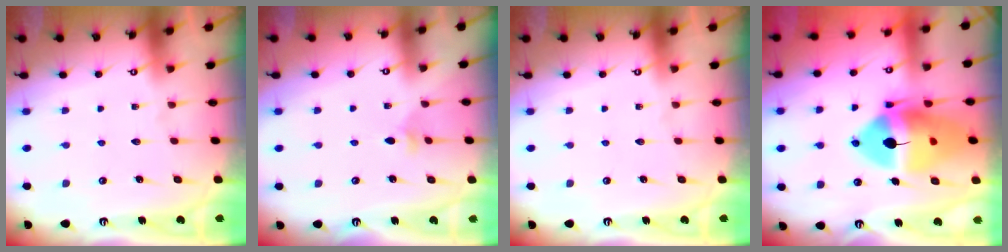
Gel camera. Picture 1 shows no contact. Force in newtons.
{"total": 3.0, "press": 2.9, "slide": 0.8}
{"total": 0.0}
{"total": 19.6, "press": 19.5, "slide": 2.7}